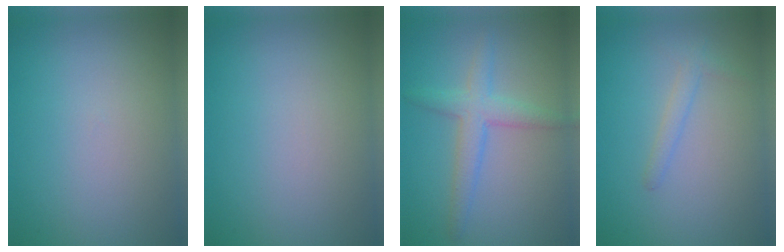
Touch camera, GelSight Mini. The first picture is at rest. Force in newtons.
{"total": 0.0}
{"total": 3.2, "press": 3.2, "slide": 0.2}
{"total": 1.3, "press": 1.3, "slide": 0.0}